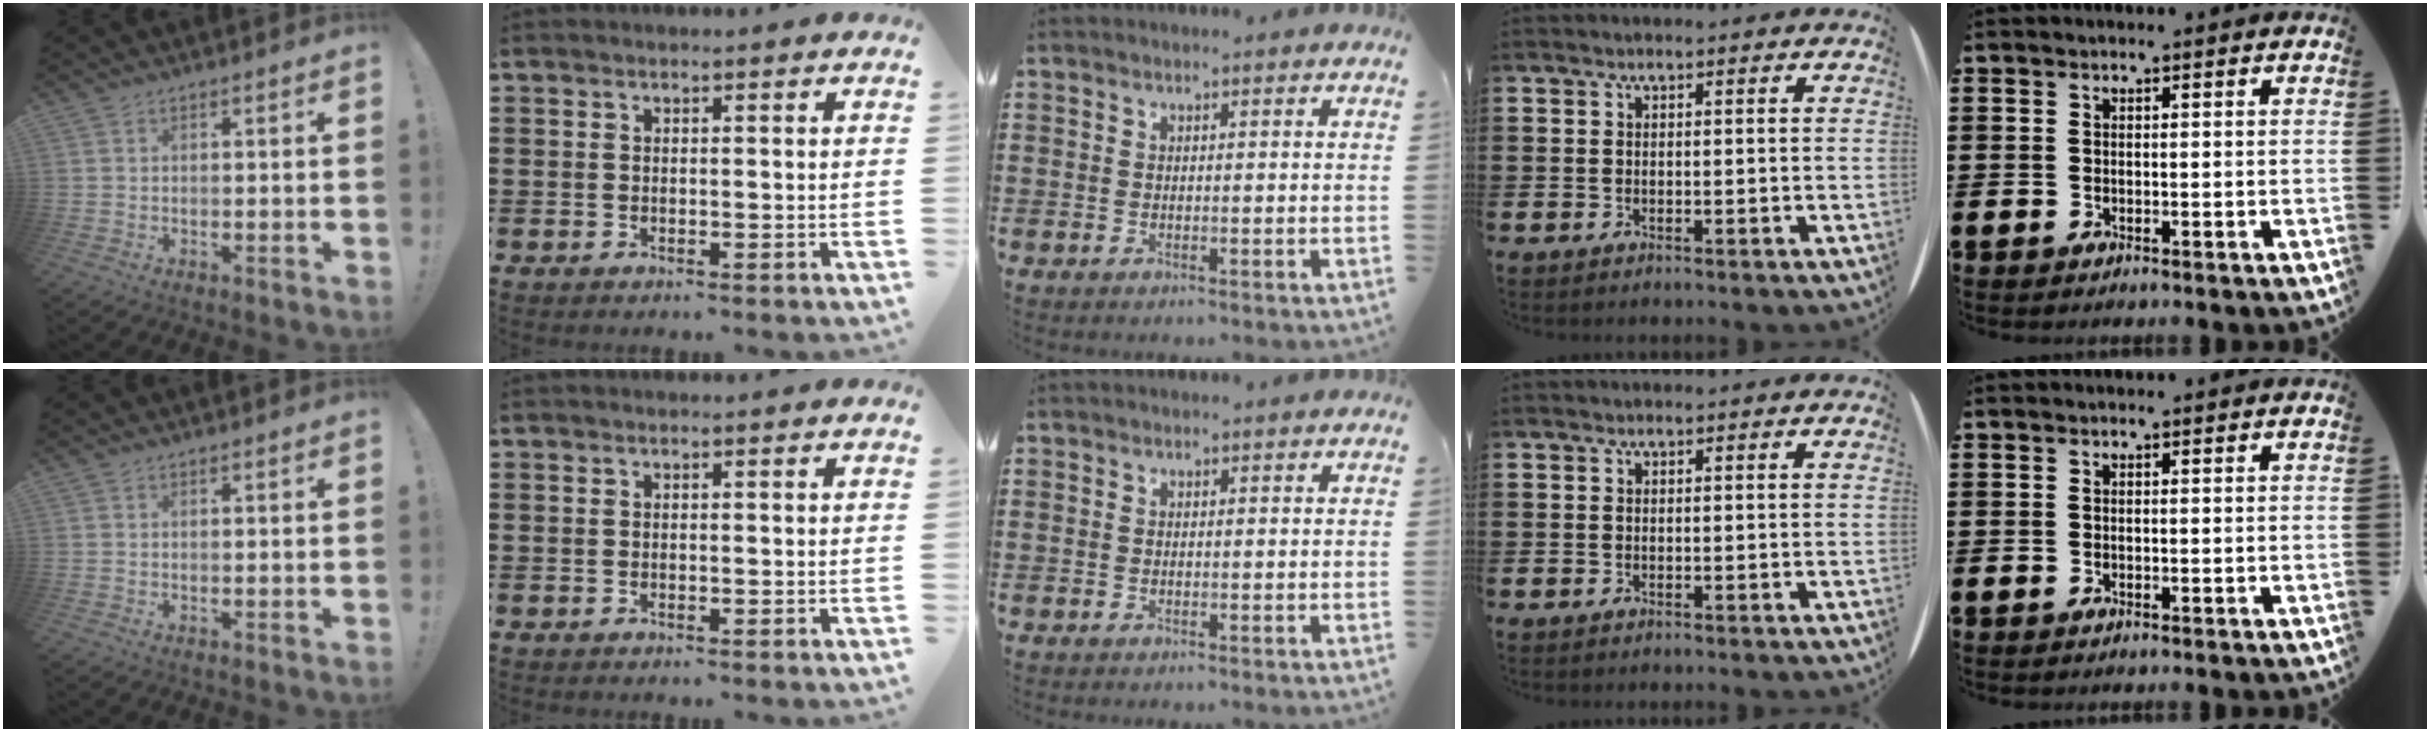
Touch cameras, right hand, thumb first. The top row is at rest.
{}